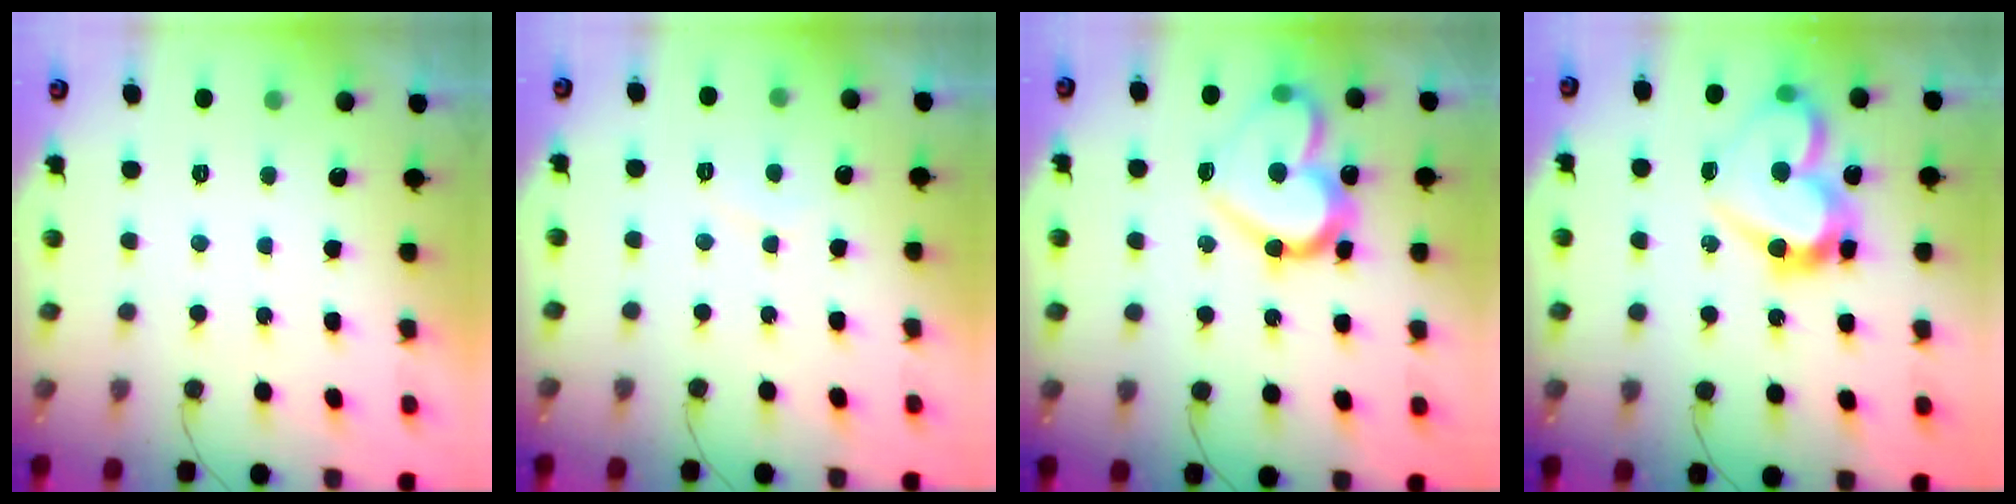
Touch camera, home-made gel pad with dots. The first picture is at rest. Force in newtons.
{"total": 3.8, "press": 3.8, "slide": 0.3}
{"total": 19.8, "press": 19.7, "slide": 2.0}
{"total": 16.9, "press": 16.8, "slide": 2.3}